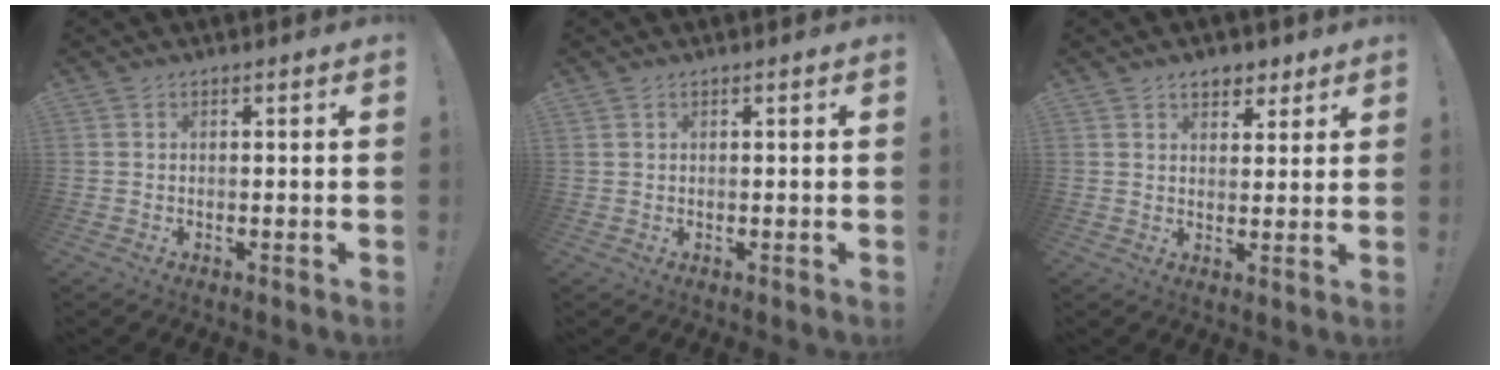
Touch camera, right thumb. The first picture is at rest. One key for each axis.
{"total": 0.5, "fx": 0.4, "fy": 0.4, "fz": 0.2, "tx": -0.009, "ty": 0.004, "tz": 0.008}
{"total": 5.3, "fx": 3.6, "fy": 3.3, "fz": 2.0, "tx": -0.014, "ty": -0.017, "tz": 0.063}